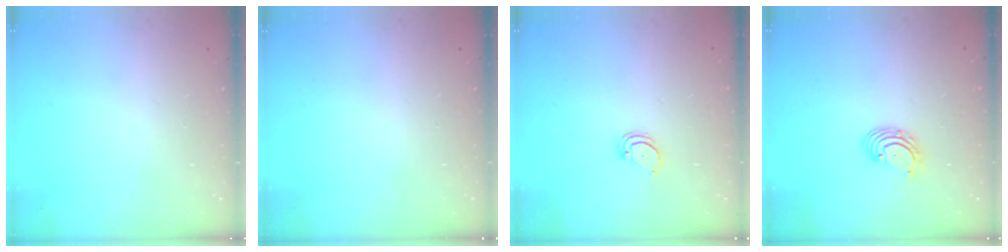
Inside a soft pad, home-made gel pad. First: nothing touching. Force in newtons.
{"total": 0.0}
{"total": 2.0, "press": 2.0, "slide": 0.2}
{"total": 2.9, "press": 2.9, "slide": 0.1}